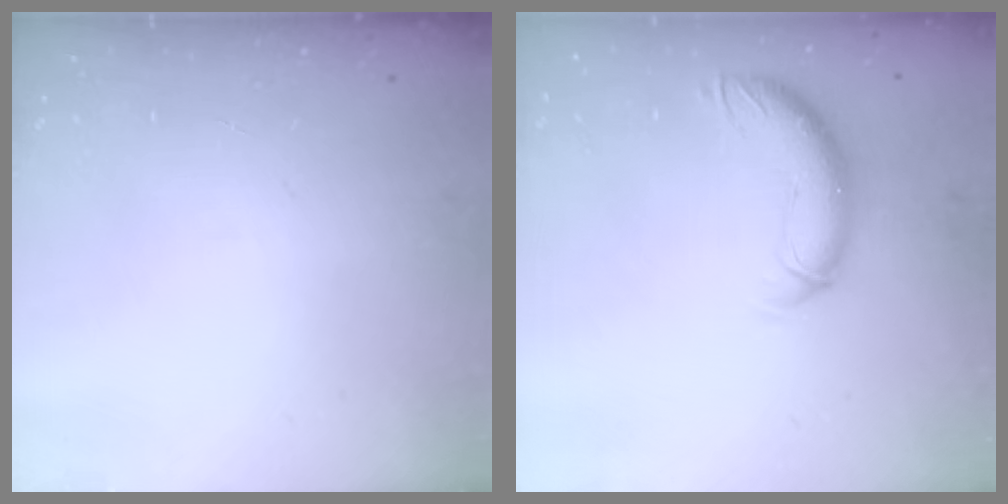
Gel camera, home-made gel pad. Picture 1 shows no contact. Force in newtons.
{"total": 10.3, "press": 10.2, "slide": 1.4}